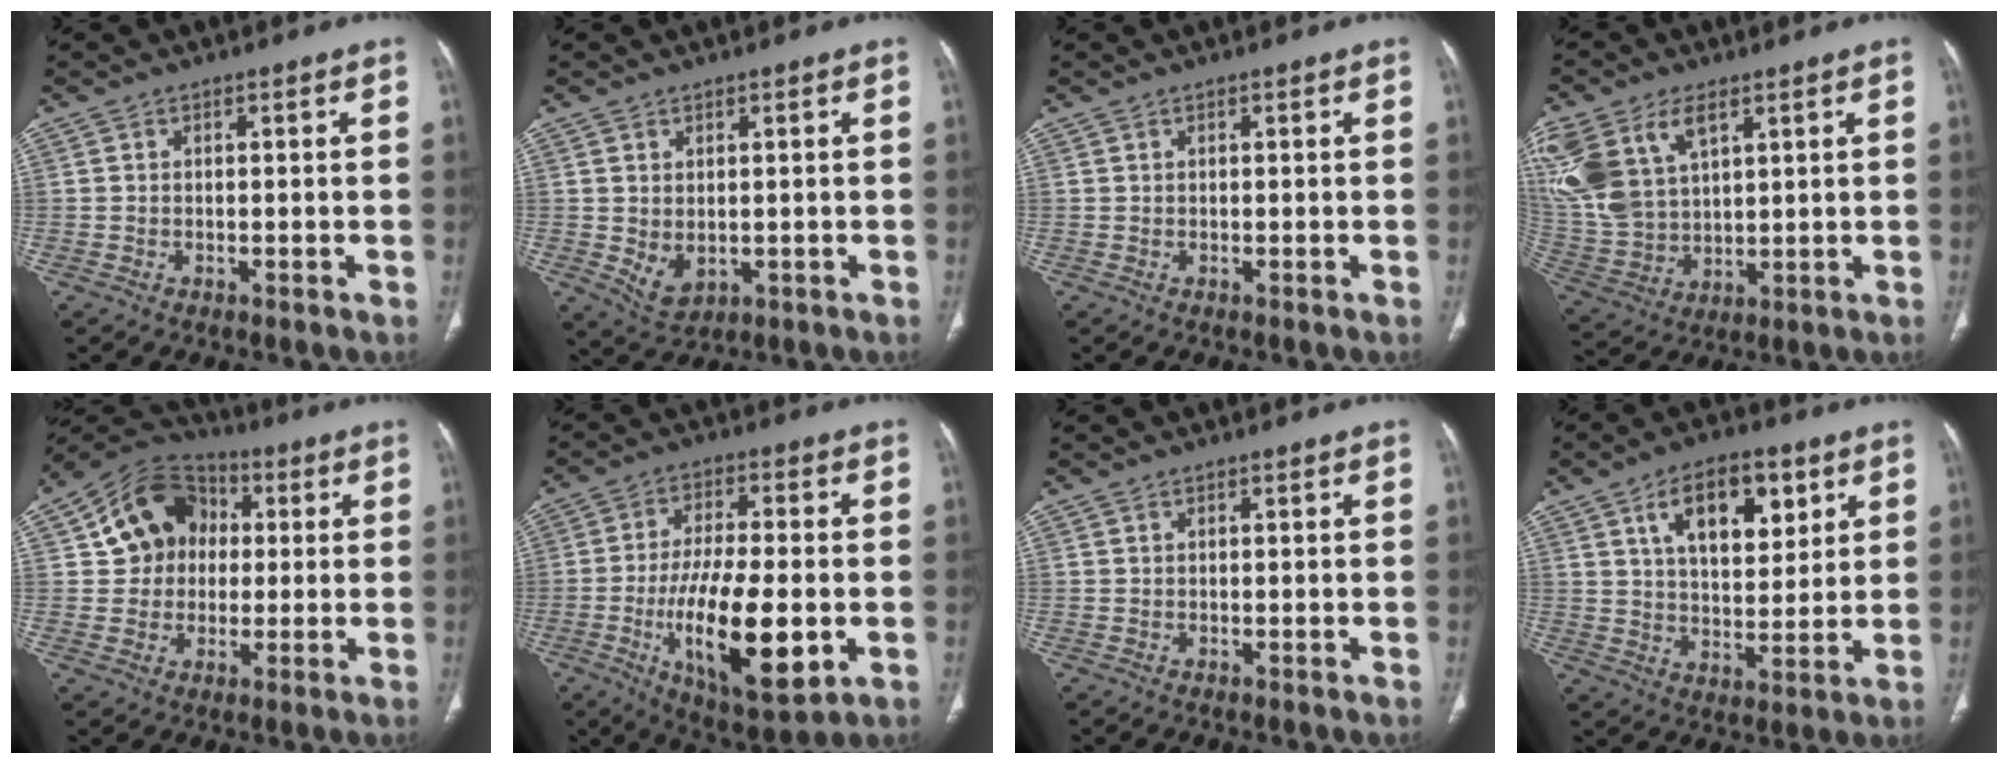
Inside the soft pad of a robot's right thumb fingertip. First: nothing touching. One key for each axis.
{"total": 4.5, "fx": -0.3, "fy": 3.0, "fz": 3.3, "tx": -0.055, "ty": -0.009, "tz": 0.014}
{"total": 0.0}
{"total": 18.5, "fx": 8.1, "fy": 11.2, "fz": 12.3, "tx": -0.284, "ty": -0.008, "tz": 0.167}
{"total": 13.9, "fx": 2.1, "fy": 11.4, "fz": 7.7, "tx": -0.106, "ty": 0.024, "tz": 0.027}
{"total": 19.2, "fx": -4.6, "fy": 6.9, "fz": 17.3, "tx": -0.288, "ty": -0.006, "tz": -0.066}
{"total": 0.0}
{"total": 13.9, "fx": 6.0, "fy": 7.4, "fz": 10.1, "tx": -0.123, "ty": -0.020, "tz": 0.101}